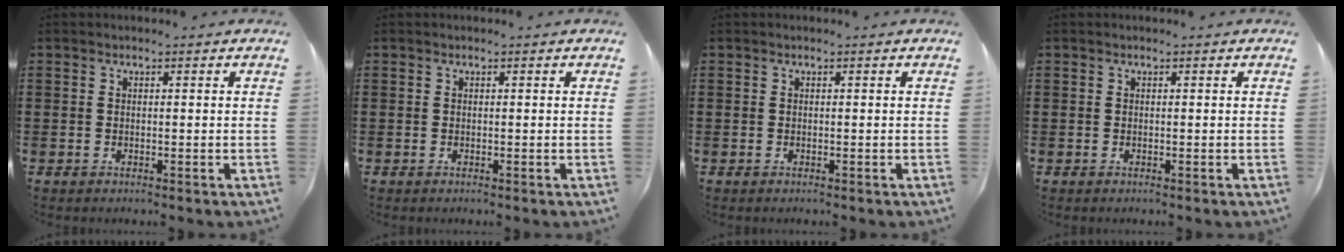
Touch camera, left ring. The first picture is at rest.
{"total": 0.0}
{"total": 0.0}
{"total": 0.0}